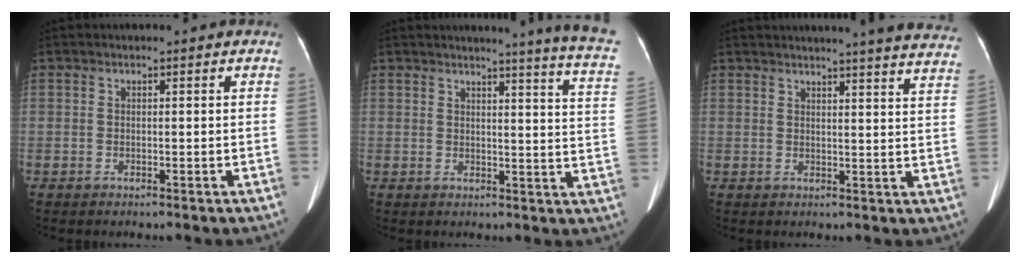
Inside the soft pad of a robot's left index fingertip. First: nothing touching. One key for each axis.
{"total": 12.6, "fx": 10.8, "fy": -1.3, "fz": 6.3, "tx": -0.072, "ty": -0.076, "tz": 0.096}
{"total": 20.3, "fx": 19.0, "fy": 0.5, "fz": 7.1, "tx": -0.088, "ty": -0.059, "tz": 0.204}